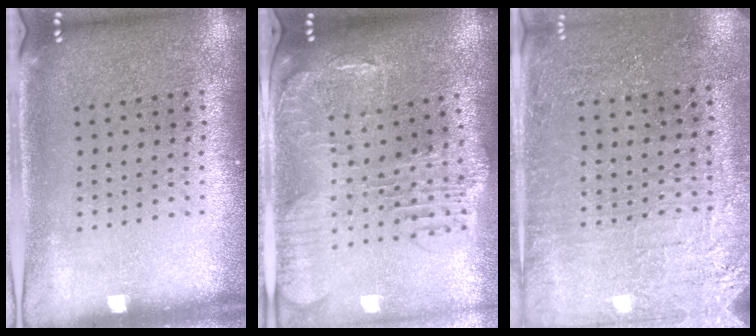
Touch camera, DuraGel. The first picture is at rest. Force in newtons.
{"total": 1.8, "press": 1.6, "slide": 0.7}
{"total": 2.9, "press": 2.9, "slide": 0.4}